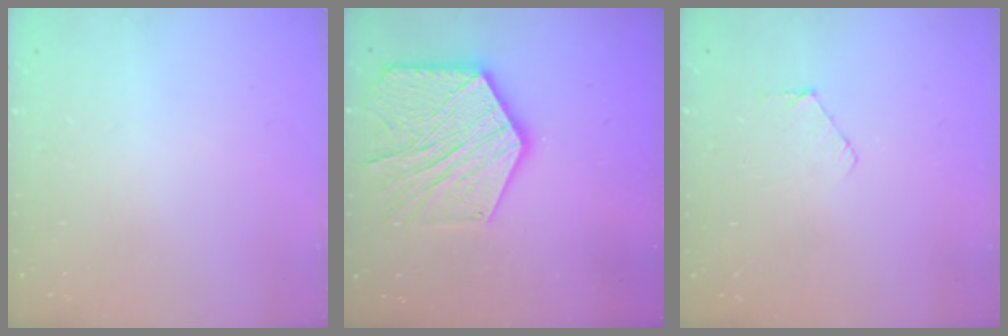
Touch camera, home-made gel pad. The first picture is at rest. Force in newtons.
{"total": 22.6, "press": 22.5, "slide": 2.0}
{"total": 5.0, "press": 5.0, "slide": 0.5}